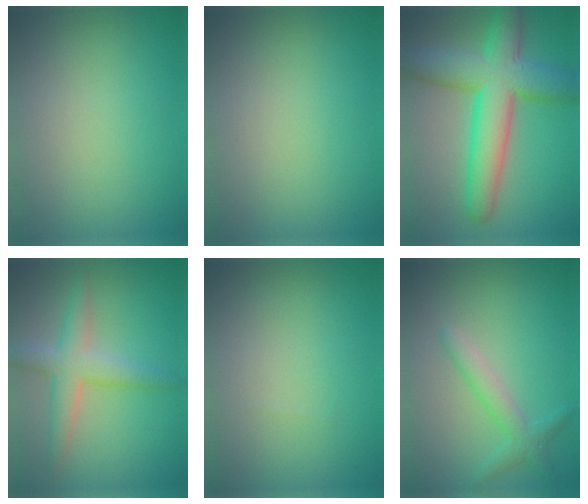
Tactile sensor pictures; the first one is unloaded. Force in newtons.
{"total": 0.0}
{"total": 9.5, "press": 9.5, "slide": 0.3}
{"total": 4.1, "press": 4.1, "slide": 0.1}
{"total": 0.0}
{"total": 2.3, "press": 2.3, "slide": 0.1}